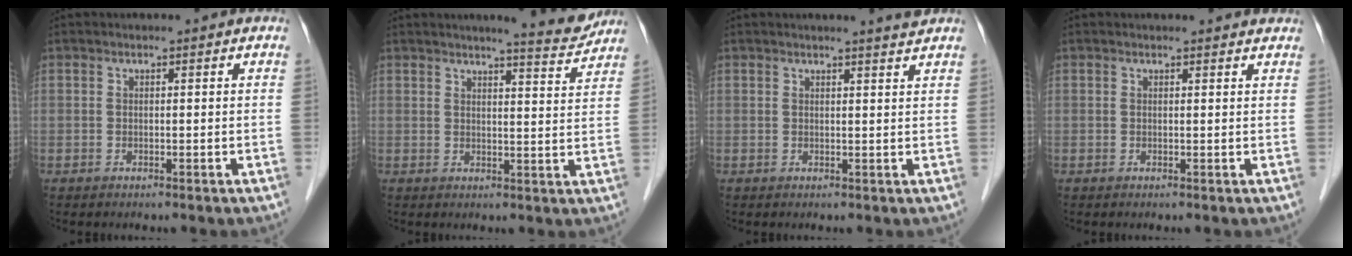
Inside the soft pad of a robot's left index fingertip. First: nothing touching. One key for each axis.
{"total": 6.1, "fx": 5.8, "fy": -0.1, "fz": 1.9, "tx": -0.033, "ty": -0.020, "tz": 0.066}
{"total": 2.4, "fx": 2.3, "fy": -0.7, "fz": 0.6, "tx": -0.014, "ty": -0.009, "tz": 0.026}
{"total": 3.1, "fx": 3.0, "fy": 0.5, "fz": 0.3, "tx": -0.009, "ty": 0.001, "tz": 0.022}